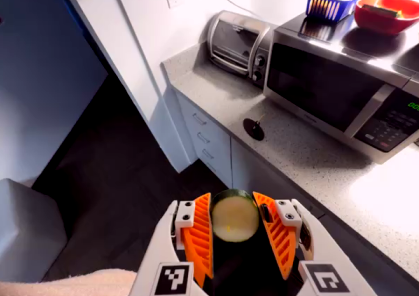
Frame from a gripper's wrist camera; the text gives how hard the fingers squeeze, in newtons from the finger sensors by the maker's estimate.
{"total": 11.4, "left": 11.3, "right": 11.4}